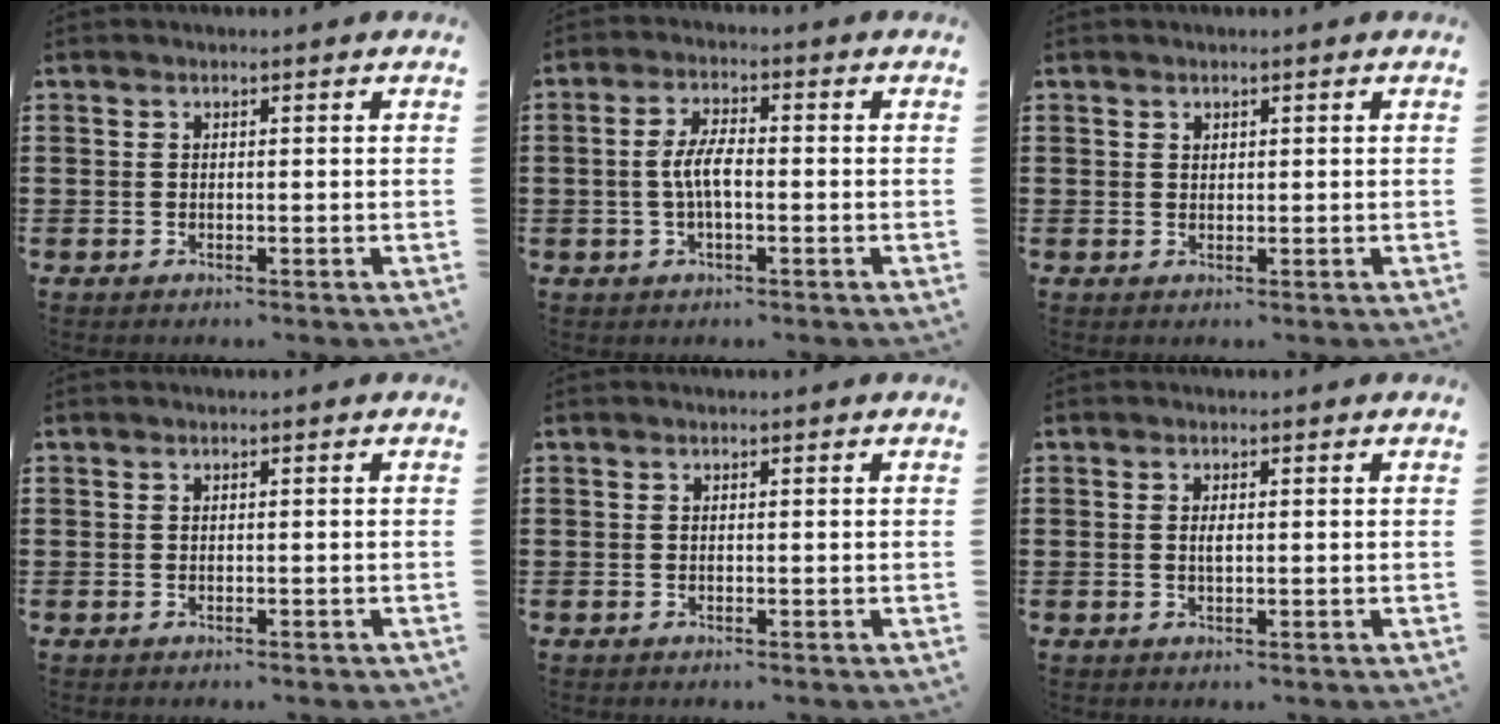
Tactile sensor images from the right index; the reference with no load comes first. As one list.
[{"total": 5.0, "force": [-0.6, 1.8, 4.6], "torque": [-0.105, -0.002, -0.018]}, {"total": 0.7, "force": [0.5, 0.5, 0.1], "torque": [-0.004, 0.001, 0.011]}, {"total": 0.0}, {"total": 0.0}, {"total": 1.3, "force": [0.2, 0.5, 1.3], "torque": [-0.025, 0.003, 0.001]}]